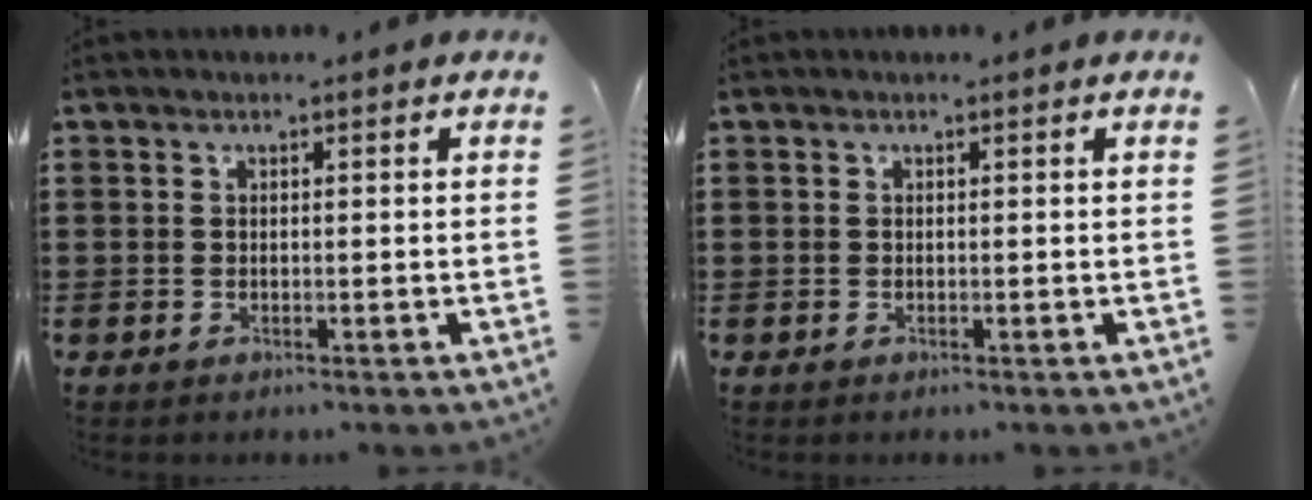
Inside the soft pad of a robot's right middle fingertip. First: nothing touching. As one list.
[{"total": 0.0}]